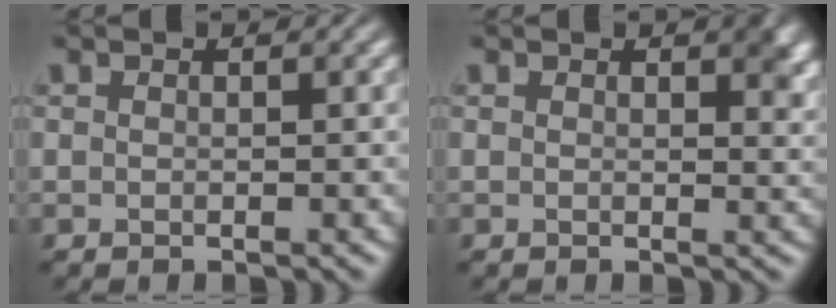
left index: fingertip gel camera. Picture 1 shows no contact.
{"total": 1.9, "force": [1.1, 0.6, 1.4], "torque": [-0.012, -0.003, 0.018]}